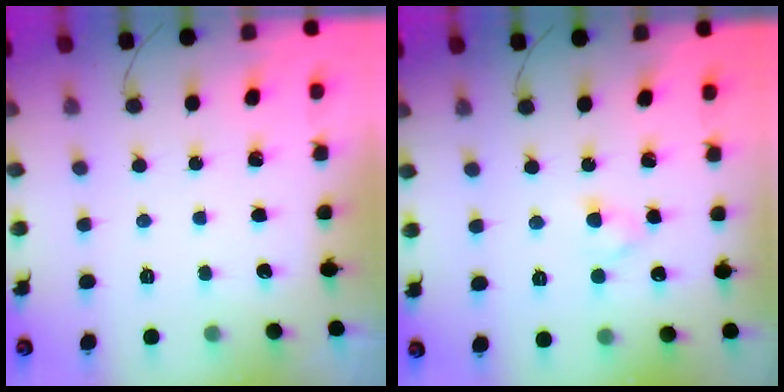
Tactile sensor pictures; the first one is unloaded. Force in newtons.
{"total": 3.3, "press": 3.1, "slide": 1.2}